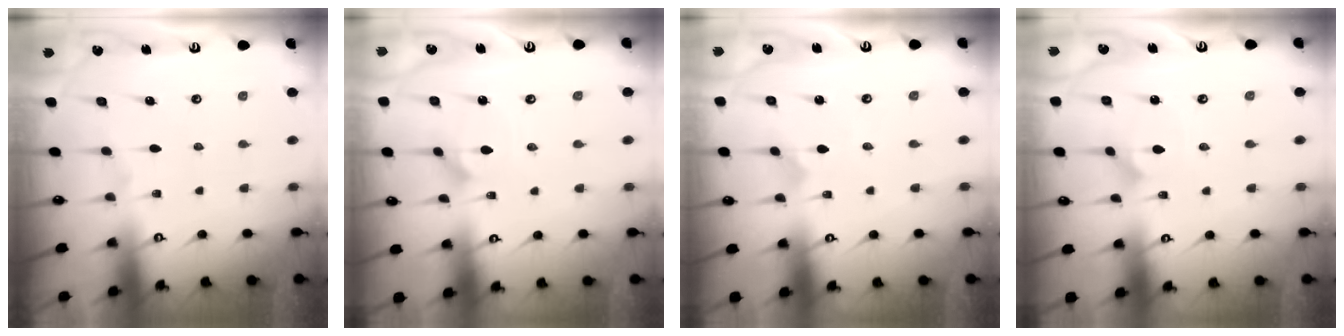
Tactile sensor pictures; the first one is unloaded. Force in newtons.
{"total": 1.8, "press": 1.8, "slide": 0.2}
{"total": 0.0}
{"total": 1.8, "press": 1.8, "slide": 0.1}